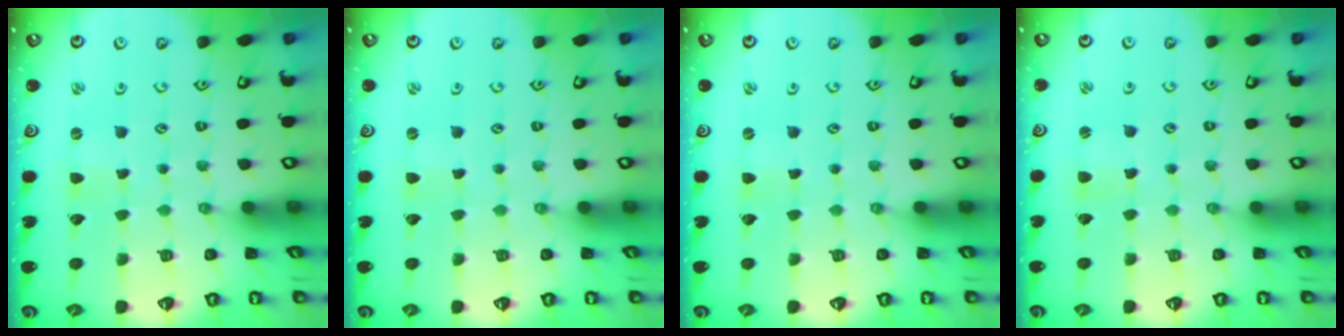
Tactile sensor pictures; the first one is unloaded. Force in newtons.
{"total": 0.0}
{"total": 0.0}
{"total": 1.7, "press": 1.7, "slide": 0.3}